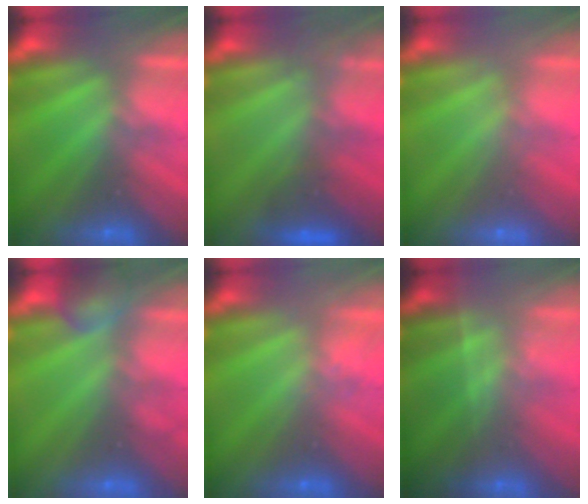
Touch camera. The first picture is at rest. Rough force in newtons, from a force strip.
{"total": 3.2}
{"total": 1.8}
{"total": 2.5}
{"total": 1.7}
{"total": 1.7}